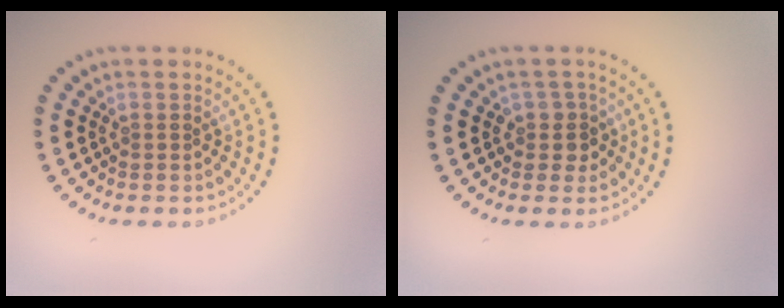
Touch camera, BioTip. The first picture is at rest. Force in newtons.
{"total": 2.0, "press": 1.6, "slide": 1.1}